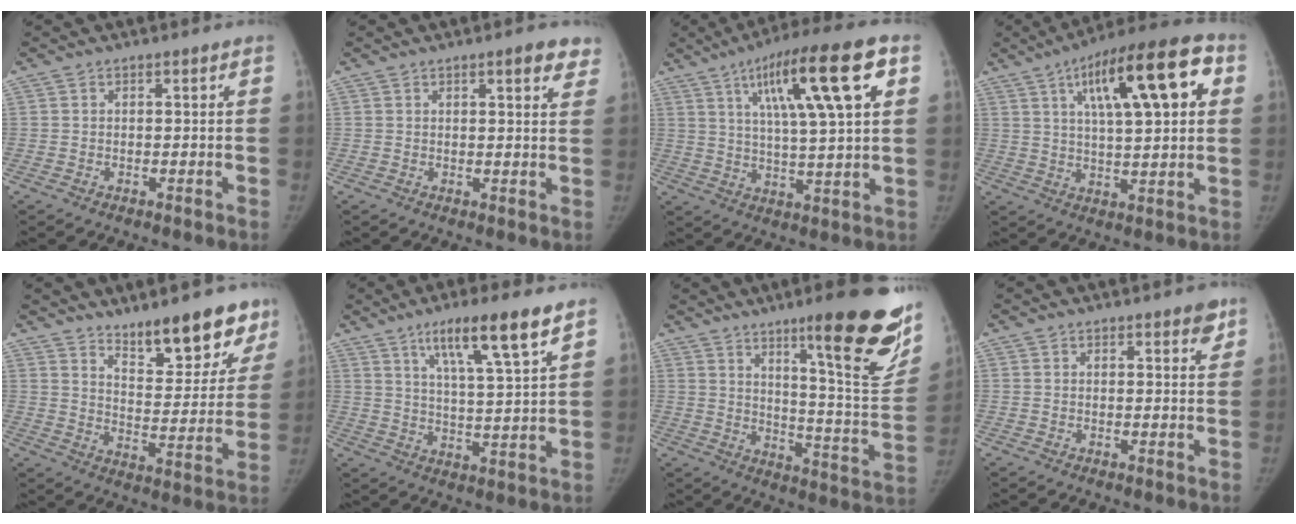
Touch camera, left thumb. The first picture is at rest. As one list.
[{"total": 4.5, "force": [2.9, 1.3, 3.2], "torque": [-0.020, -0.011, 0.030]}, {"total": 19.0, "force": [7.4, 3.6, 17.2], "torque": [-0.265, -0.002, 0.115]}, {"total": 19.6, "force": [6.8, 6.1, 17.3], "torque": [-0.246, 0.011, 0.100]}, {"total": 14.9, "force": [11.3, 5.0, 8.4], "torque": [-0.057, -0.086, 0.169]}, {"total": 12.2, "force": [7.5, 1.2, 9.5], "torque": [-0.156, -0.034, 0.125]}, {"total": 25.0, "force": [14.0, 4.3, 20.3], "torque": [-0.242, -0.072, 0.209]}, {"total": 2.7, "force": [1.8, 0.9, 1.8], "torque": [-0.011, -0.009, 0.020]}]